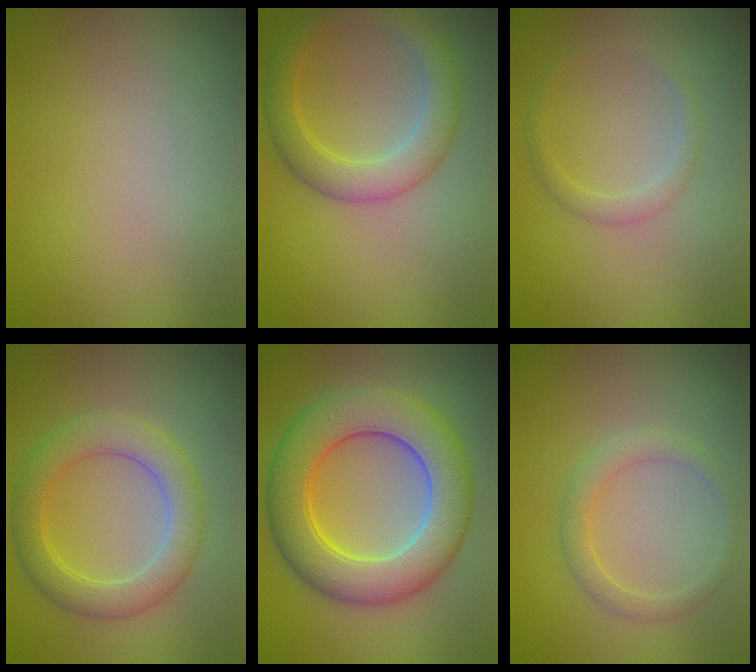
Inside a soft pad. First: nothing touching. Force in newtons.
{"total": 4.2, "press": 4.2, "slide": 0.1}
{"total": 1.2, "press": 1.2, "slide": 0.1}
{"total": 4.5, "press": 4.5, "slide": 0.0}
{"total": 9.1, "press": 9.1, "slide": 0.4}
{"total": 2.0, "press": 2.0, "slide": 0.1}